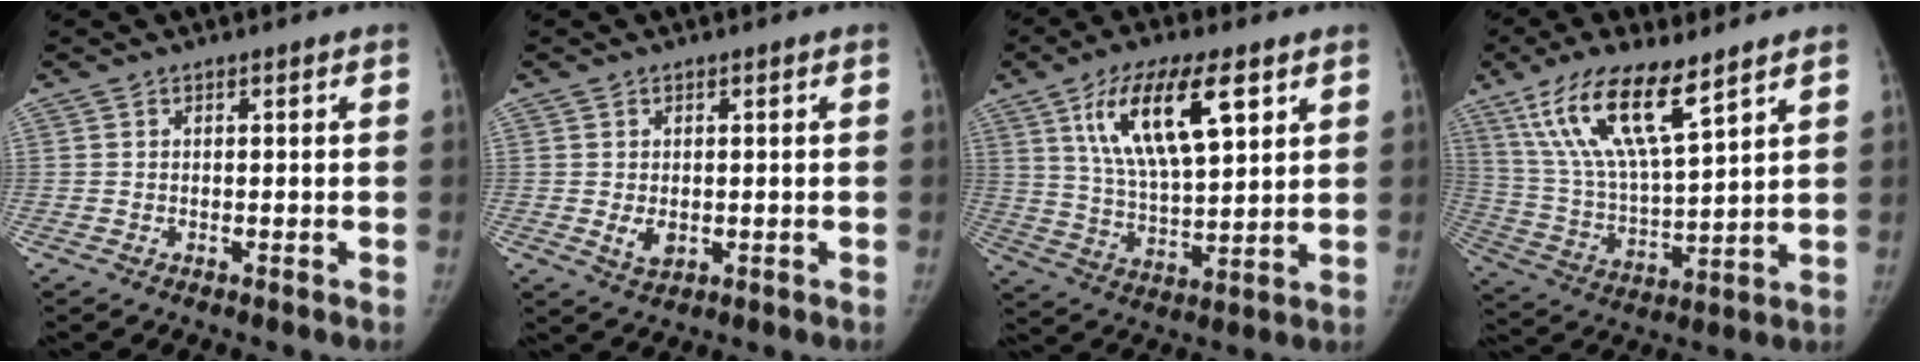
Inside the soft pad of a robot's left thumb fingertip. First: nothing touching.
{"total": 3.0, "force": [-0.2, 2.1, 2.1], "torque": [-0.028, -0.006, 0.005]}
{"total": 17.0, "force": [7.6, 6.4, 13.8], "torque": [-0.225, -0.025, 0.140]}
{"total": 17.3, "force": [10.2, 4.8, 13.1], "torque": [-0.248, -0.040, 0.204]}